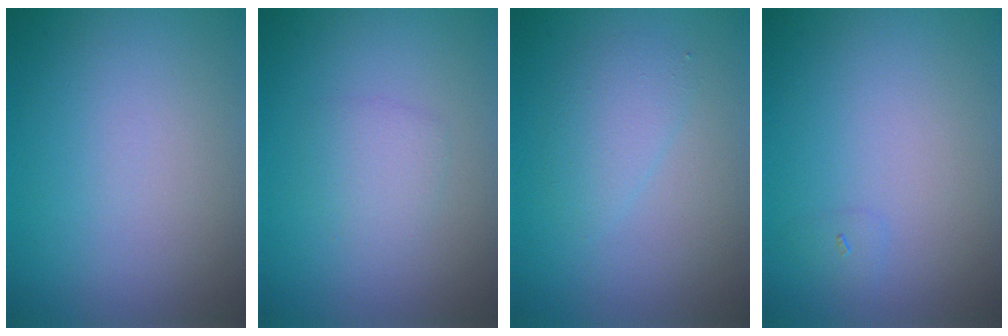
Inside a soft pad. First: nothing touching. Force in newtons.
{"total": 1.7, "press": 1.7, "slide": 0.0}
{"total": 2.0, "press": 2.0, "slide": 0.1}
{"total": 0.6, "press": 0.6, "slide": 0.1}